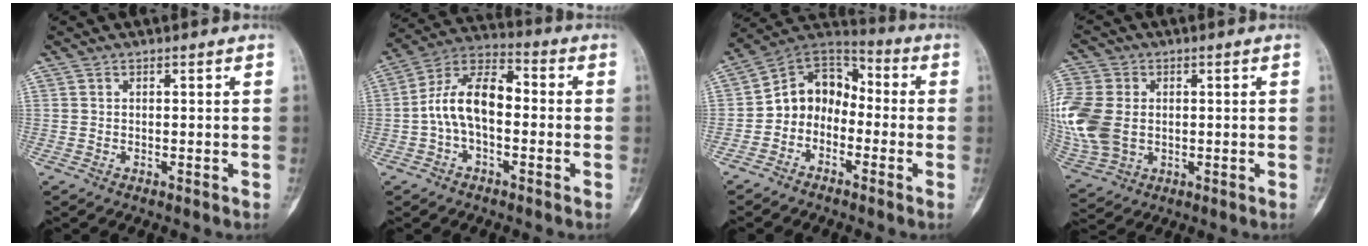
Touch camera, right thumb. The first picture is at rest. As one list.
[{"total": 12.1, "force": [-1.2, 6.8, 10.0], "torque": [-0.171, 0.043, -0.032]}, {"total": 10.3, "force": [-2.5, 8.3, 5.5], "torque": [-0.064, 0.064, -0.063]}, {"total": 16.7, "force": [0.4, 12.5, 11.1], "torque": [-0.289, 0.001, 0.021]}]